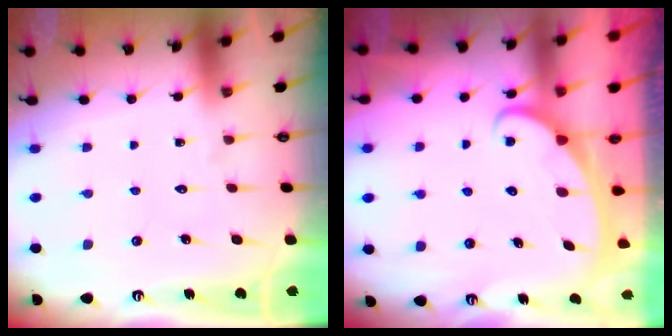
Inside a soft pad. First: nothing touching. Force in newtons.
{"total": 2.5, "press": 2.4, "slide": 0.3}